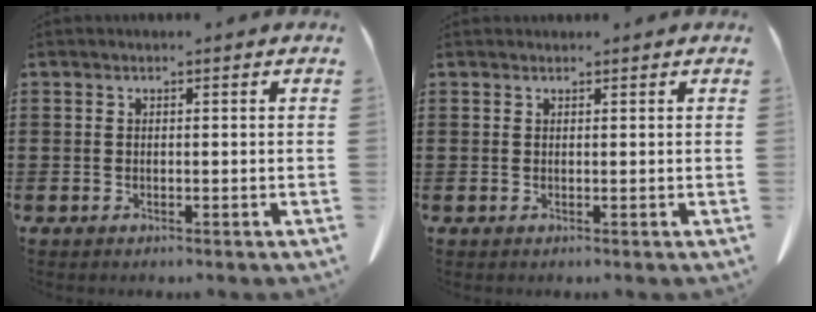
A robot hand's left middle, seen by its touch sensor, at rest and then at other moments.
{"total": 0.5, "force": [0.5, 0.1, 0.0], "torque": [-0.002, -0.002, 0.011]}